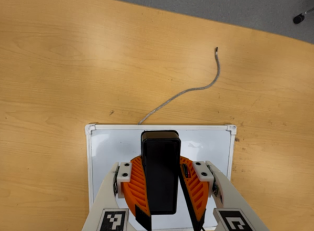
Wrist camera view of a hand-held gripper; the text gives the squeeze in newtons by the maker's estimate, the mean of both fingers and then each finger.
{"total": 11.4, "left": 10.4, "right": 12.4}